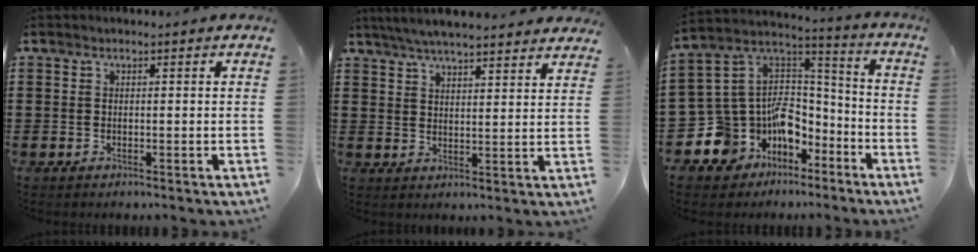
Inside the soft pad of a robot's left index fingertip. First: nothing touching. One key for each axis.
{"total": 5.5, "fx": 5.2, "fy": 0.0, "fz": 1.7, "tx": -0.050, "ty": -0.017, "tz": 0.095}
{"total": 10.1, "fx": -6.2, "fy": 7.8, "fz": 1.9, "tx": -0.081, "ty": -0.011, "tz": -0.116}